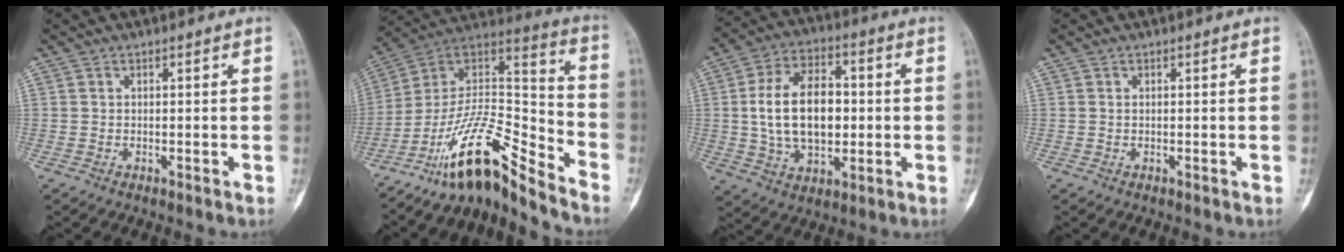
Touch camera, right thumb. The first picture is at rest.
{"total": 17.1, "force": [-13.2, 3.8, 10.1], "torque": [-0.159, 0.124, -0.237]}
{"total": 16.3, "force": [0.5, 10.0, 12.9], "torque": [-0.201, 0.015, 0.009]}
{"total": 0.0}